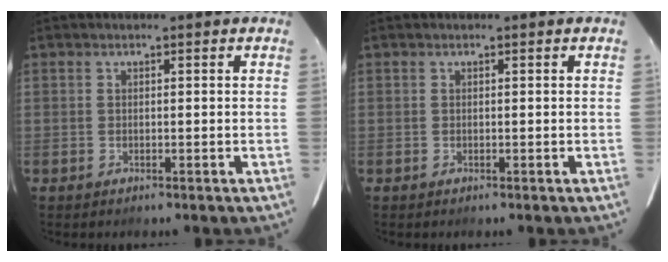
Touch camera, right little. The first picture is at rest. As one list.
[{"total": 0.0}]